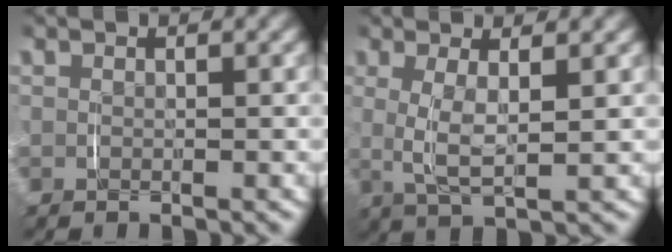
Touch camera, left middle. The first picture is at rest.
{"total": 4.3, "force": [0.7, 1.5, 4.0], "torque": [-0.089, -0.007, 0.017]}